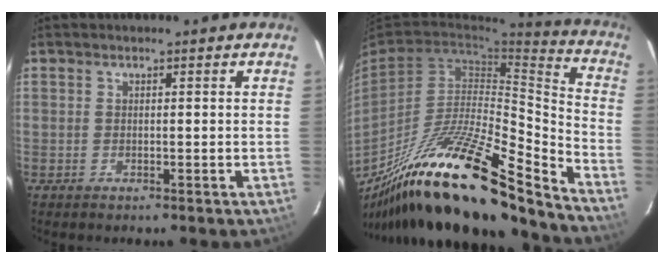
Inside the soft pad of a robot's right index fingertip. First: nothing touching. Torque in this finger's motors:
{"motor_torque": [1.15, -0.99, 1.05, 0.21]}